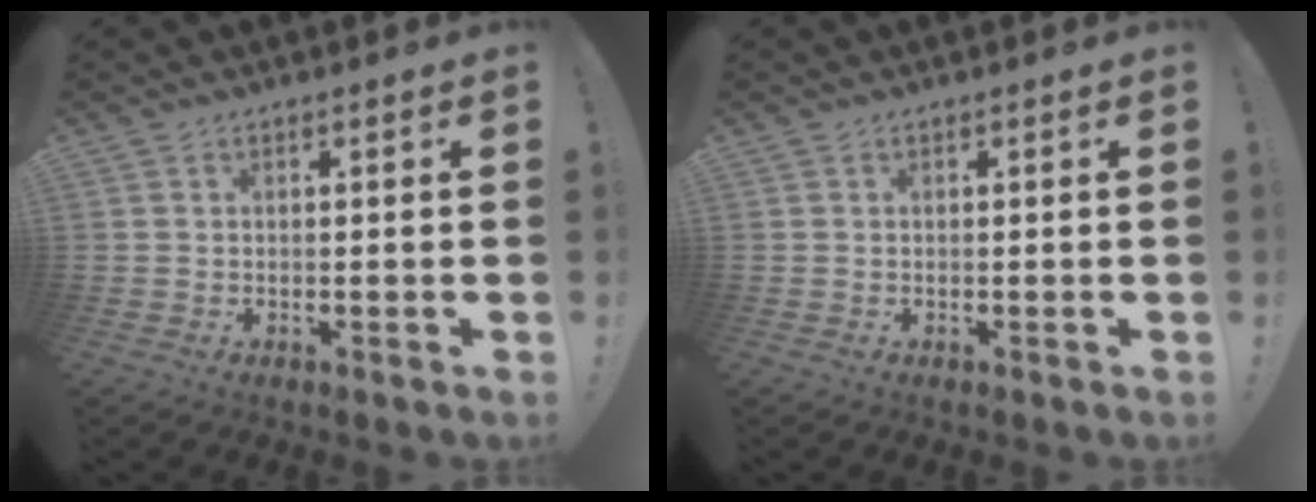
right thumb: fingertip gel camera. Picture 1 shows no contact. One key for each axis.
{"total": 0.0}